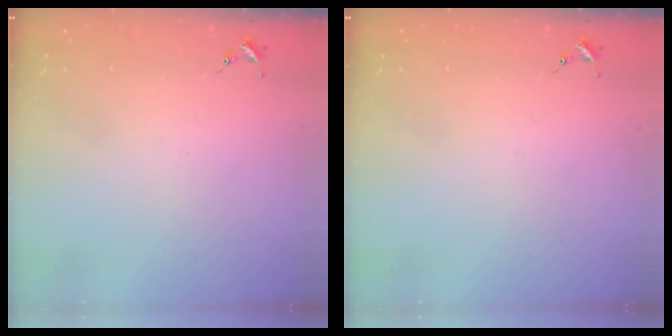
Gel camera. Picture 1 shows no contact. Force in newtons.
{"total": 0.0}